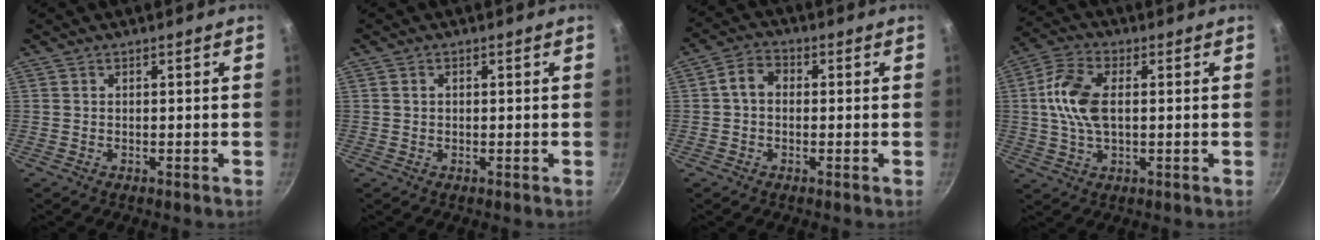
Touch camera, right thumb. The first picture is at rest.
{"total": 1.0, "force": [0.1, 0.8, 0.5], "torque": [-0.008, 0.005, 0.002]}
{"total": 4.4, "force": [0.0, 3.4, 2.8], "torque": [-0.042, 0.013, -0.010]}
{"total": 10.4, "force": [1.0, 5.7, 8.6], "torque": [-0.170, 0.016, 0.011]}